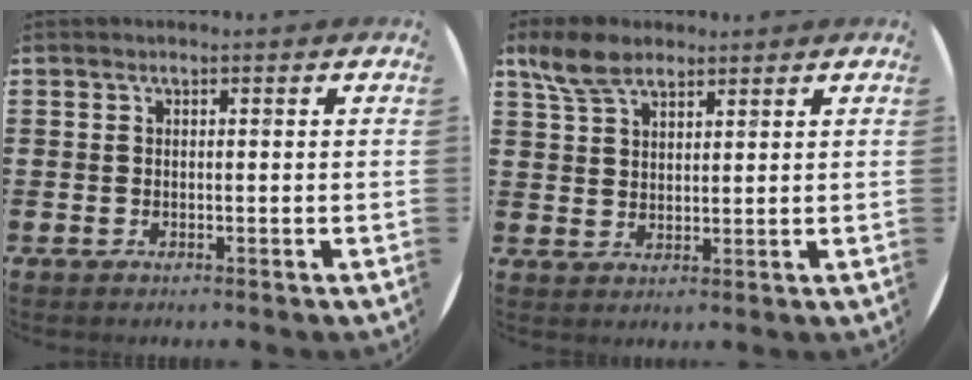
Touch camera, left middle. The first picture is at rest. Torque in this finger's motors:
{"motor_torque": [1.09, -1.05, 0.16, 0.14]}